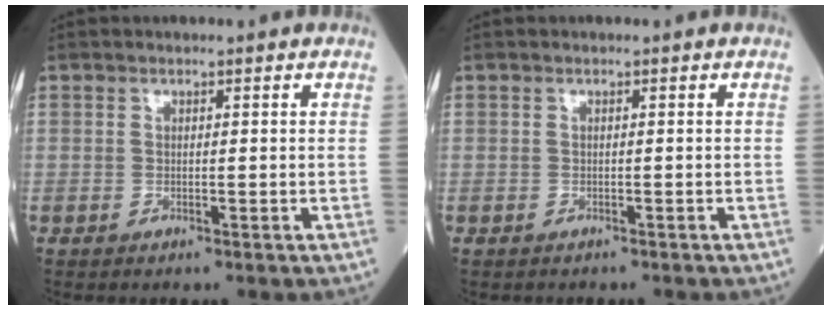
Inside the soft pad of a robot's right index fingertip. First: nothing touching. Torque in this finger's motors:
{"motor_torque": [-0.04, 0.04, -0.11, 0.00]}